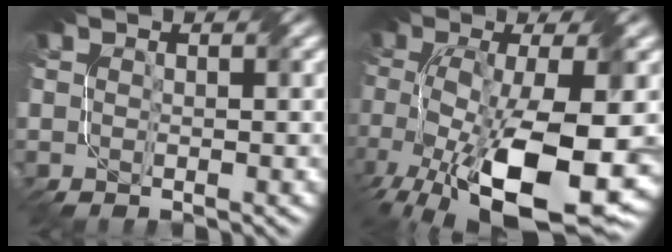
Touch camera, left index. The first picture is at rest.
{"total": 13.0, "force": [-5.4, 5.0, 10.8], "torque": [-0.205, -0.033, -0.073]}